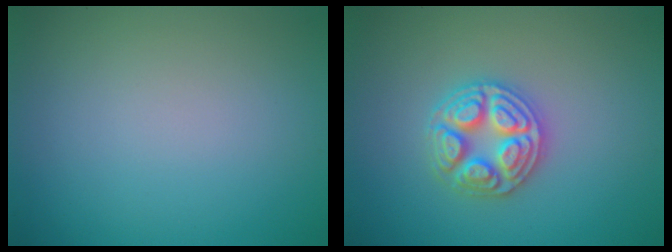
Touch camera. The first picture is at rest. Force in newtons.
{"total": 4.6, "press": 4.6, "slide": 0.5}